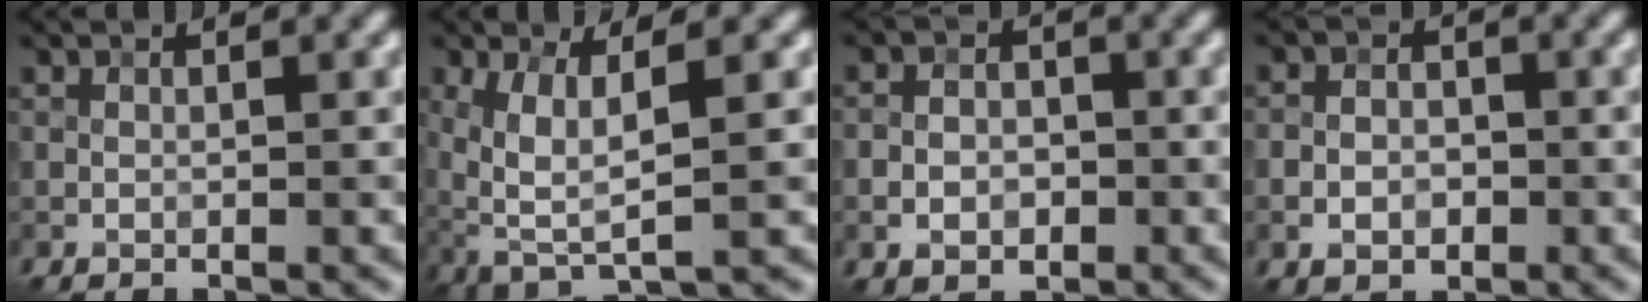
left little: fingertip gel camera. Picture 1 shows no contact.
{"total": 5.4, "force": [0.8, 2.1, 4.9], "torque": [-0.115, -0.009, 0.019]}
{"total": 3.2, "force": [-1.0, 2.5, 1.8], "torque": [-0.023, -0.001, -0.021]}
{"total": 2.9, "force": [-1.0, 2.2, 1.6], "torque": [-0.024, 0.000, -0.020]}